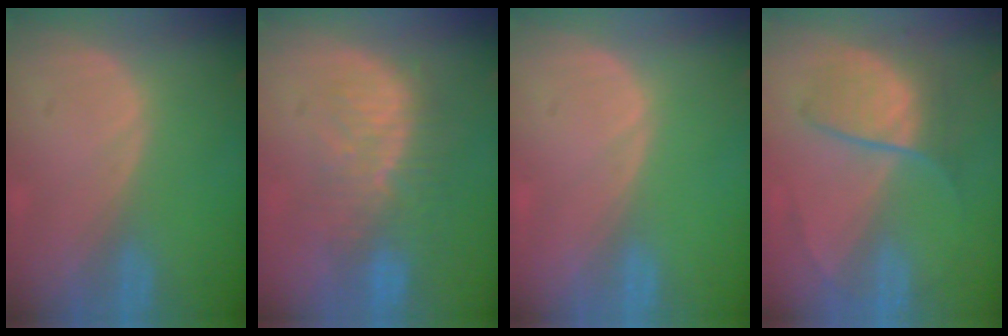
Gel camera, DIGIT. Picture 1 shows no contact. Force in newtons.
{"total": 10.0, "press": 8.5, "slide": 5.2}
{"total": 0.0}
{"total": 6.4, "press": 6.4, "slide": 0.7}